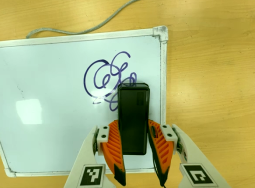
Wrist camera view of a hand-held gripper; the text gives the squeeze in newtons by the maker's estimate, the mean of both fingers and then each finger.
{"total": 5.9, "left": 4.1, "right": 7.7}